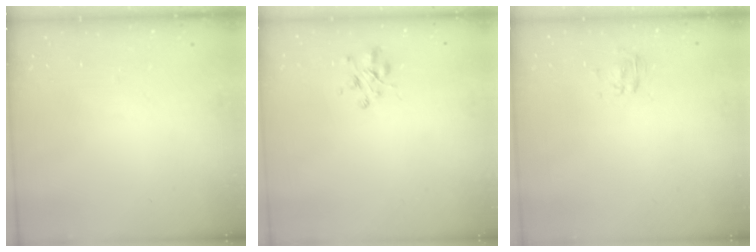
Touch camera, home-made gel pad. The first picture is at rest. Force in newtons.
{"total": 3.2, "press": 3.2, "slide": 0.5}
{"total": 2.8, "press": 2.6, "slide": 1.0}